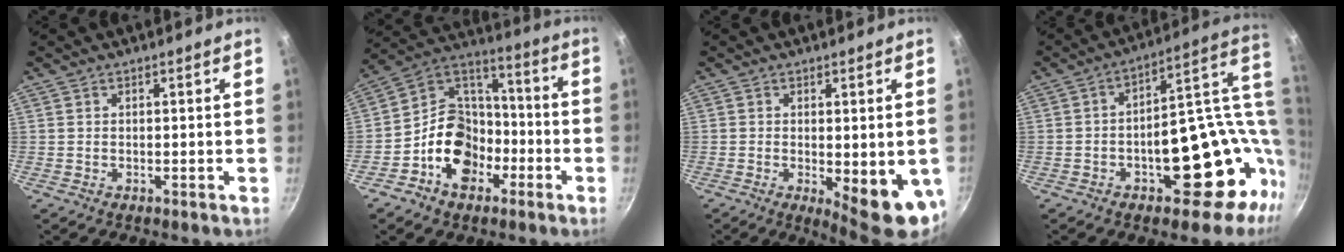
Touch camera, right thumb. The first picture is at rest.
{"total": 15.2, "force": [-5.8, 11.6, 8.0], "torque": [-0.097, 0.062, -0.110]}
{"total": 10.9, "force": [-2.0, 3.6, 10.1], "torque": [-0.110, -0.013, -0.015]}
{"total": 23.8, "force": [-1.2, 13.3, 19.6], "torque": [-0.201, 0.029, 0.005]}